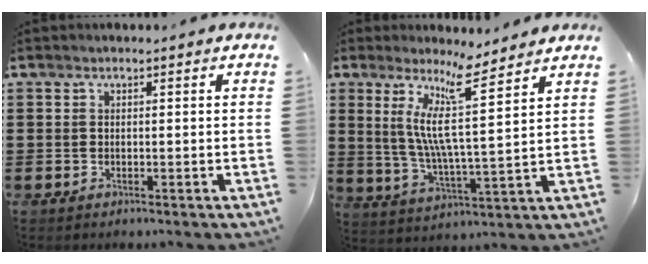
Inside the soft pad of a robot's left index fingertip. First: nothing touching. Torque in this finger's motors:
{"motor_torque": [1.28, -0.86, 0.71, 0.21]}